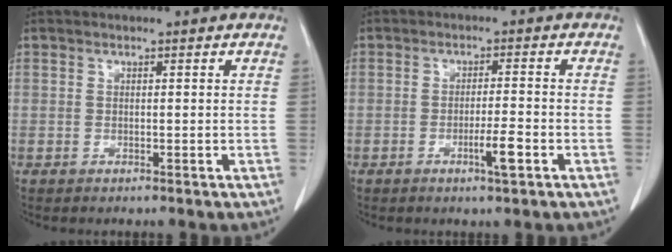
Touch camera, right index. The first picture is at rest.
{"total": 4.1, "force": [-1.8, 0.0, 3.7], "torque": [-0.061, -0.005, -0.031]}